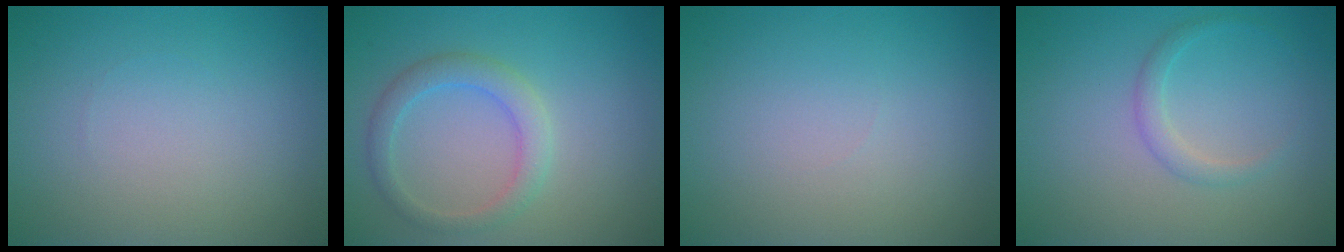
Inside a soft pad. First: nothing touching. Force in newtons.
{"total": 2.7, "press": 2.7, "slide": 0.0}
{"total": 0.0}
{"total": 1.4, "press": 1.4, "slide": 0.1}